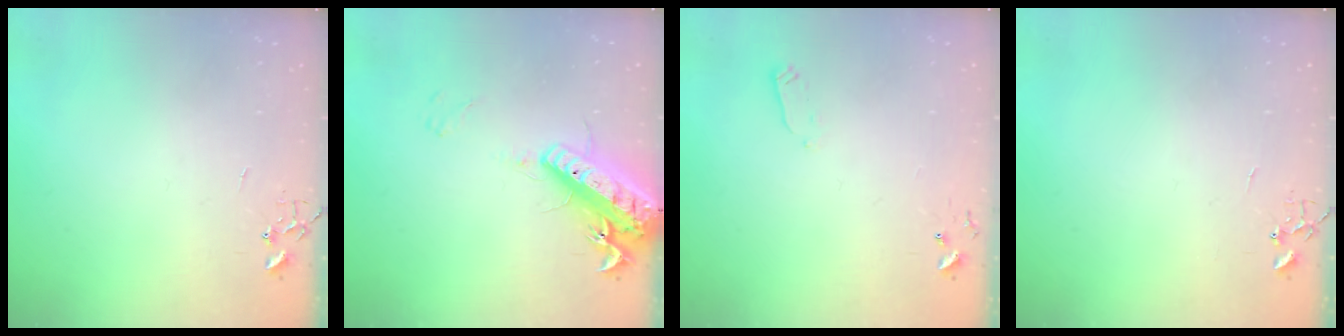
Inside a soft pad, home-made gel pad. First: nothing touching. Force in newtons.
{"total": 19.0, "press": 18.7, "slide": 3.7}
{"total": 2.4, "press": 2.3, "slide": 0.4}
{"total": 0.0}